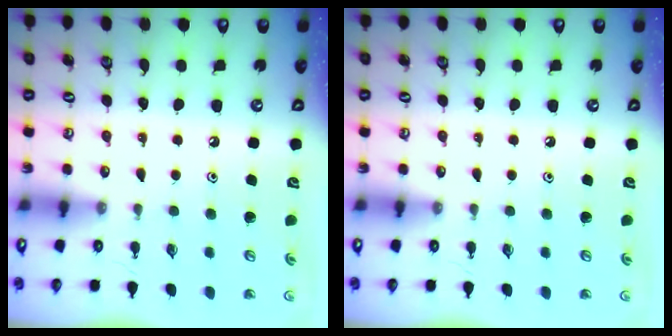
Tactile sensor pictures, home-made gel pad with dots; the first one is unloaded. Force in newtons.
{"total": 0.0}